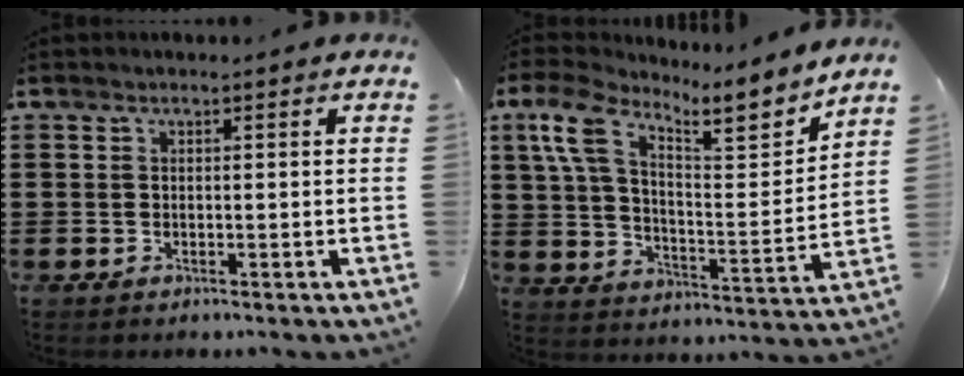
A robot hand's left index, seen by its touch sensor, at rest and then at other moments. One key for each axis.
{"total": 10.4, "fx": 7.8, "fy": 3.1, "fz": 6.1, "tx": -0.128, "ty": -0.050, "tz": 0.128}